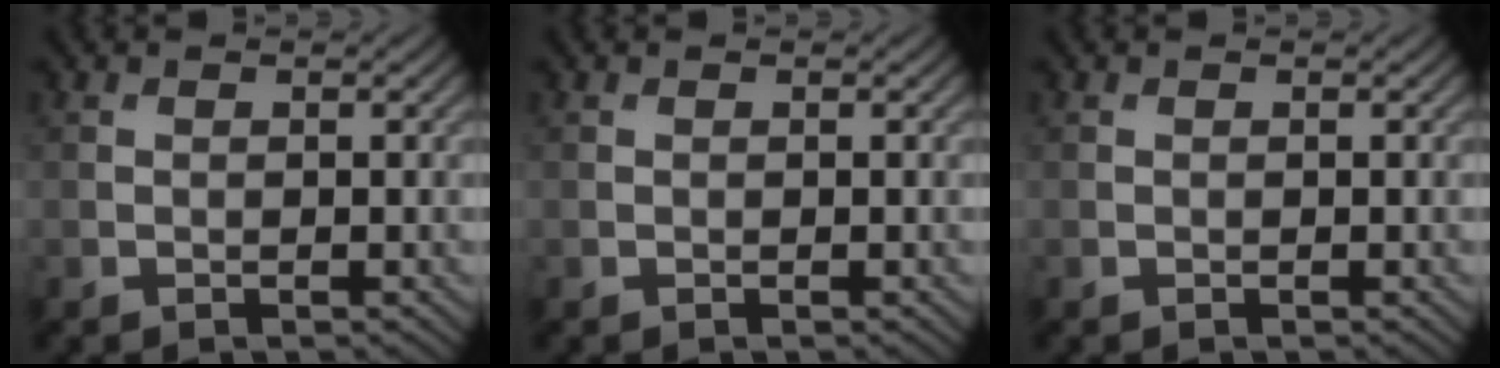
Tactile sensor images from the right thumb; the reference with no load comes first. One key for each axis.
{"total": 0.0}
{"total": 0.0}